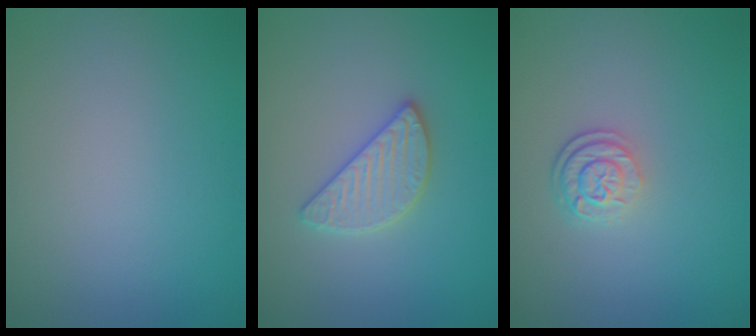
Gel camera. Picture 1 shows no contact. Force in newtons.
{"total": 2.8, "press": 2.7, "slide": 0.5}
{"total": 2.6, "press": 1.9, "slide": 1.8}